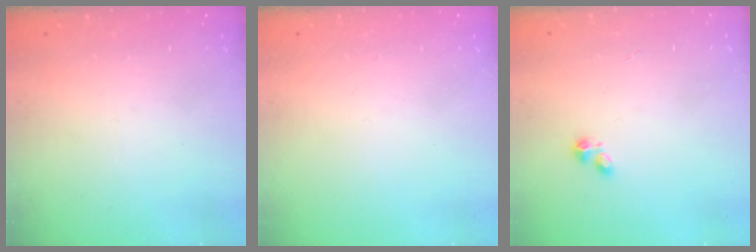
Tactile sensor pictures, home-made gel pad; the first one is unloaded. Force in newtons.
{"total": 0.0}
{"total": 1.9, "press": 1.8, "slide": 0.2}